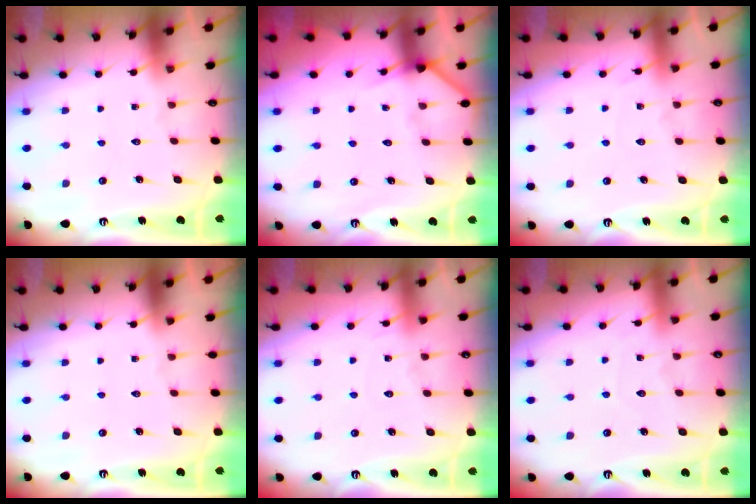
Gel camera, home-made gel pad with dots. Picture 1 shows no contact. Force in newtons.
{"total": 4.5, "press": 4.5, "slide": 0.3}
{"total": 5.3, "press": 5.2, "slide": 0.8}
{"total": 0.0}
{"total": 5.7, "press": 5.7, "slide": 0.7}
{"total": 3.5, "press": 3.5, "slide": 0.5}